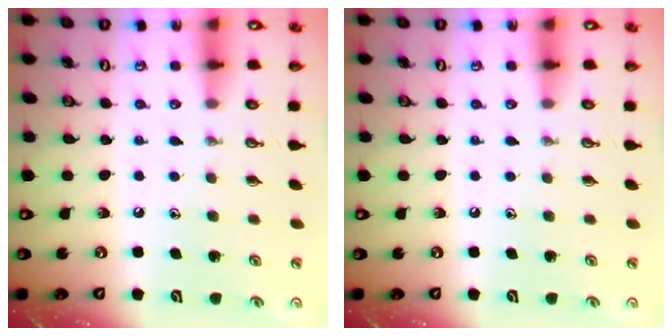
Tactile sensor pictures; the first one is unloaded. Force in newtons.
{"total": 0.0}